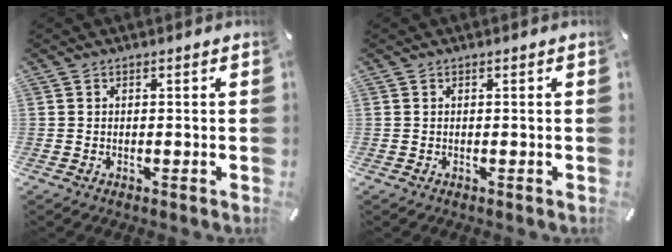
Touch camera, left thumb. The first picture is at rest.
{"total": 0.0}